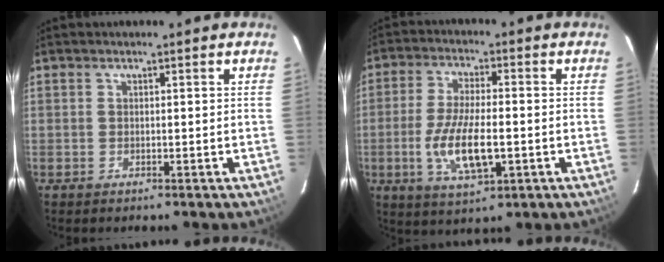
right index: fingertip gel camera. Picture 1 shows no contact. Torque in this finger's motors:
{"motor_torque": [0.43, -0.14, 0.59, 0.16]}